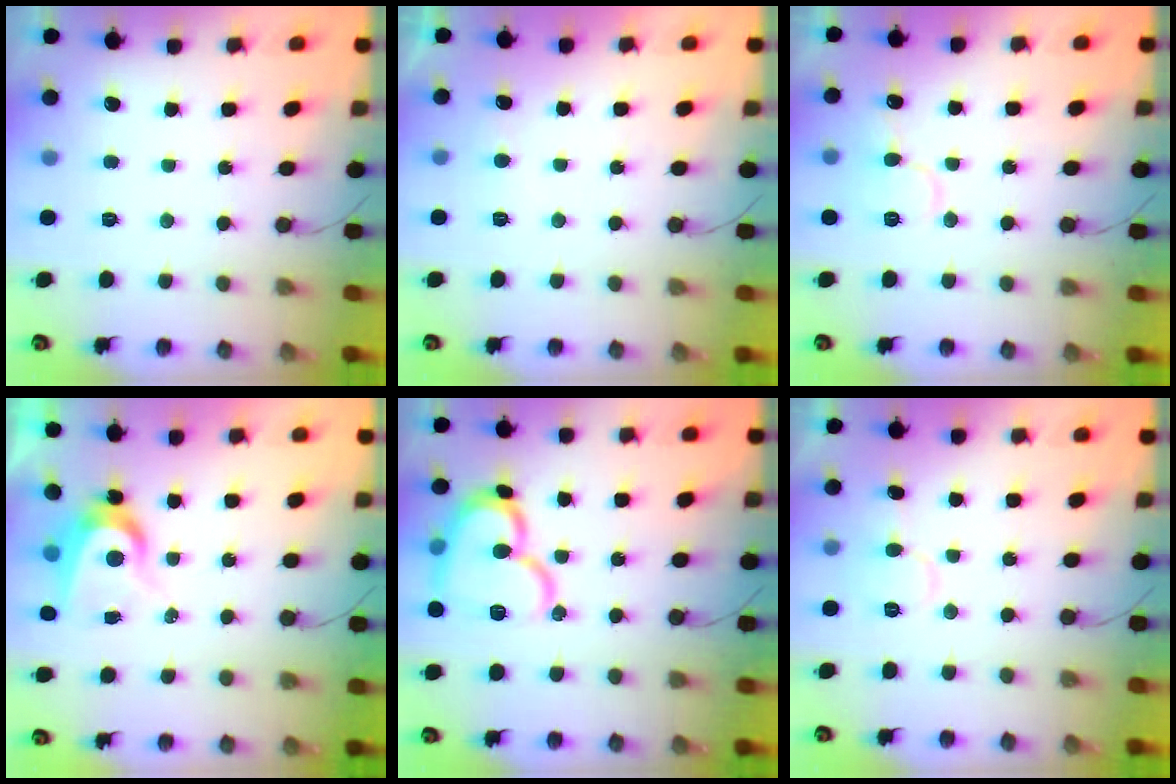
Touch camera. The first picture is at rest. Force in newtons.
{"total": 3.8, "press": 3.7, "slide": 0.3}
{"total": 9.6, "press": 9.5, "slide": 1.3}
{"total": 6.5, "press": 6.5, "slide": 0.1}
{"total": 16.5, "press": 16.4, "slide": 1.8}
{"total": 6.1, "press": 6.1, "slide": 0.2}